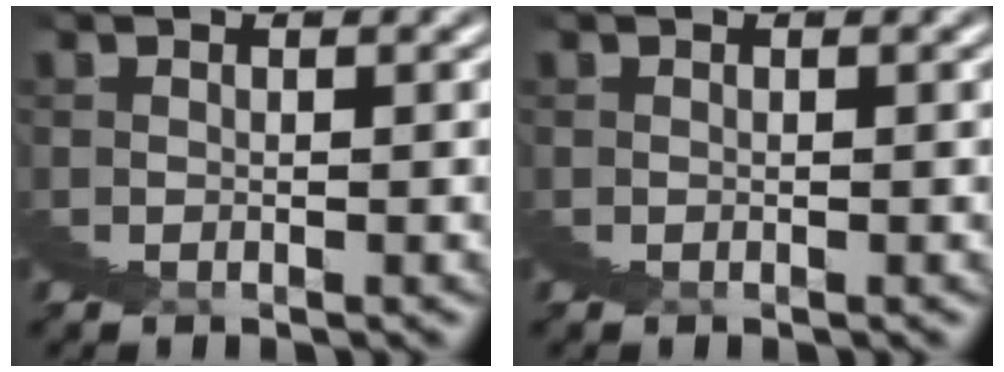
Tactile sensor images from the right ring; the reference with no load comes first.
{"total": 0.0}